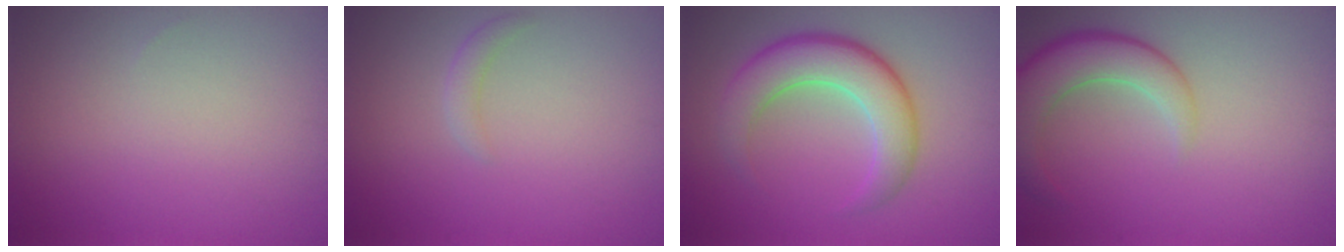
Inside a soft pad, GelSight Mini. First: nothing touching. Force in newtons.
{"total": 1.1, "press": 1.1, "slide": 0.0}
{"total": 6.2, "press": 6.2, "slide": 0.3}
{"total": 5.2, "press": 5.2, "slide": 0.3}